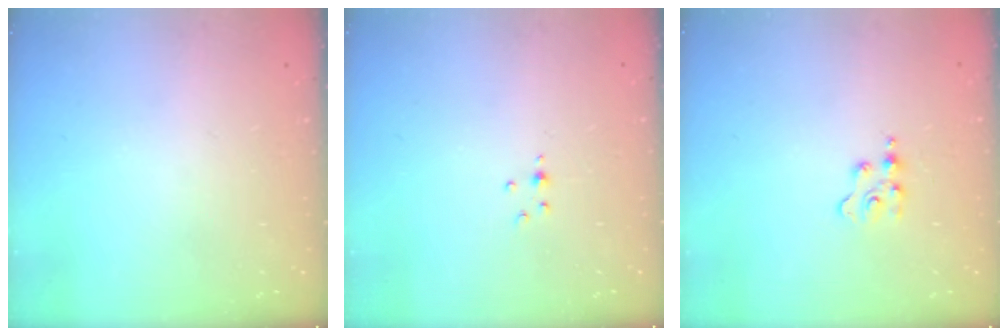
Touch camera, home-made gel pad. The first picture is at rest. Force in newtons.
{"total": 2.8, "press": 2.4, "slide": 1.5}
{"total": 2.3, "press": 2.3, "slide": 0.3}